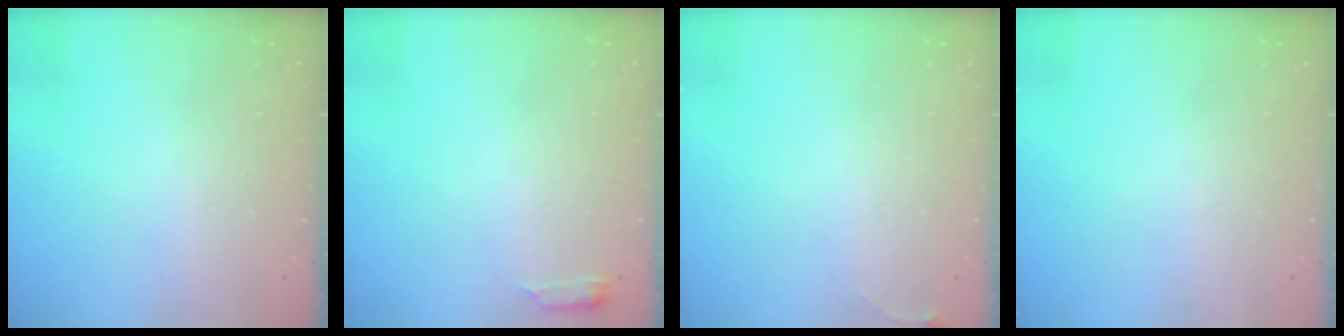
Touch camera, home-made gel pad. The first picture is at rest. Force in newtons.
{"total": 2.6, "press": 2.6, "slide": 0.5}
{"total": 4.0, "press": 3.9, "slide": 0.6}
{"total": 0.0}